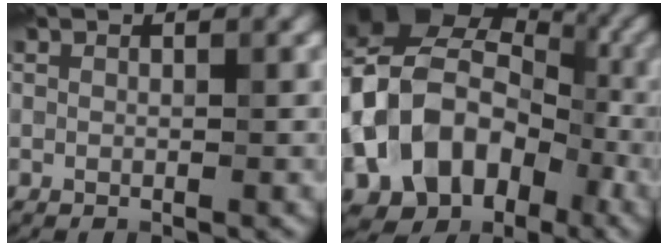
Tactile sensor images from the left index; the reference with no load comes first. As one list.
[{"total": 18.1, "force": [-4.3, 14.1, 10.5], "torque": [-0.188, 0.010, -0.085]}]